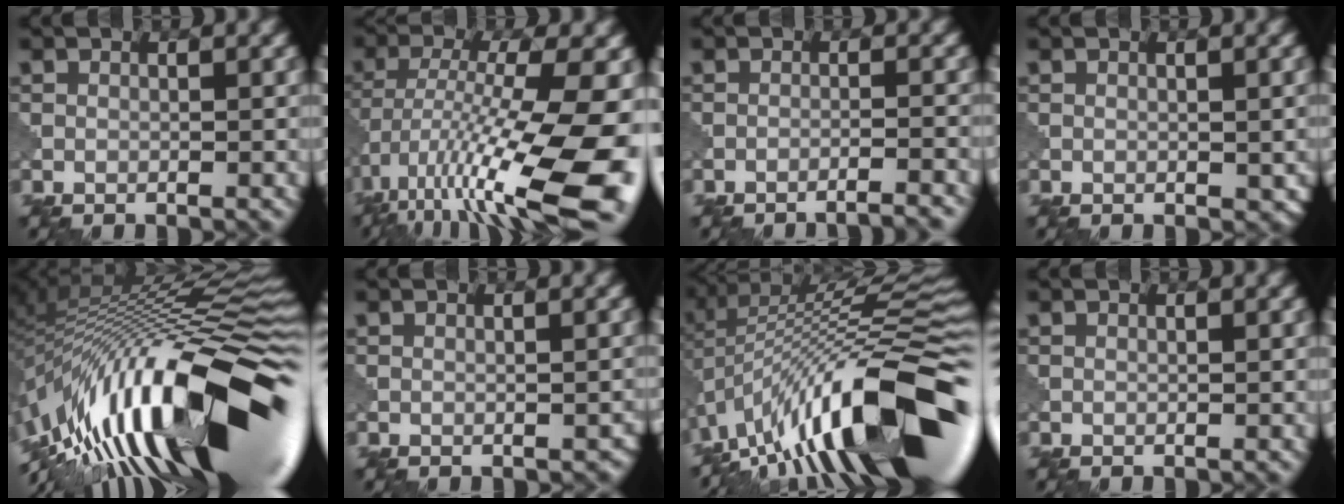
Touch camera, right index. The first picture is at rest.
{"total": 16.4, "force": [-6.6, 5.1, 14.1], "torque": [-0.255, -0.010, -0.111]}
{"total": 3.1, "force": [-2.8, 0.3, 1.4], "torque": [-0.015, 0.008, -0.051]}
{"total": 1.0, "force": [0.1, 0.7, 0.7], "torque": [-0.009, -0.001, 0.004]}
{"total": 18.7, "force": [-4.7, 5.7, 17.1], "torque": [-0.264, 0.028, -0.106]}
{"total": 0.7, "force": [-0.4, 0.4, 0.4], "torque": [-0.009, 0.002, 0.000]}
{"total": 16.2, "force": [-5.5, 5.0, 14.4], "torque": [-0.217, 0.041, -0.117]}
{"total": 0.0}